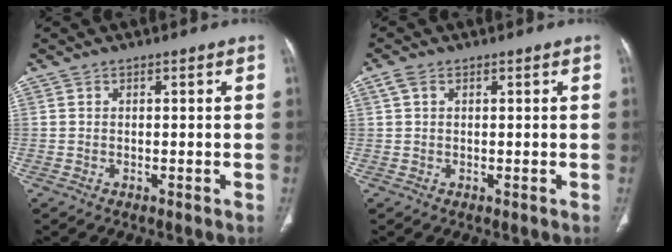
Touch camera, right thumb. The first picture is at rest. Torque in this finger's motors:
{"motor_torque": [0.05, 0.03, -0.01, -0.15, 0.01]}